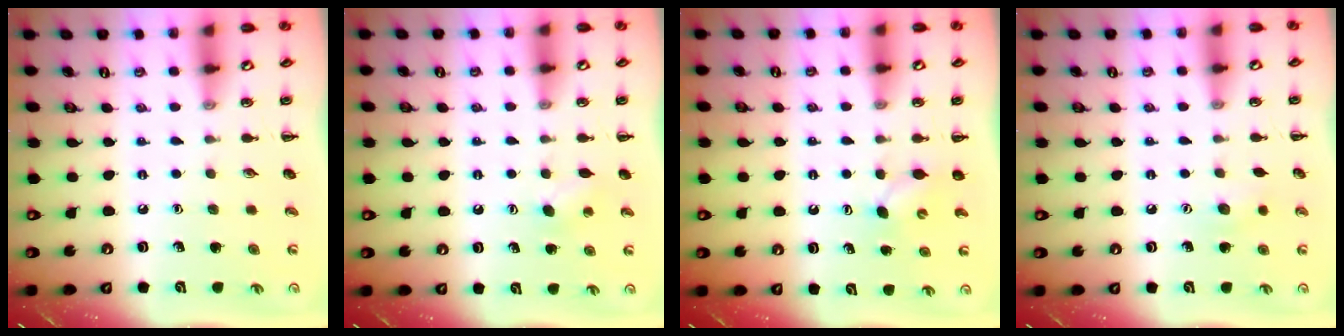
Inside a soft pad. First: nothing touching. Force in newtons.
{"total": 4.6, "press": 4.5, "slide": 1.2}
{"total": 3.5, "press": 3.4, "slide": 0.8}
{"total": 6.3, "press": 6.1, "slide": 1.4}